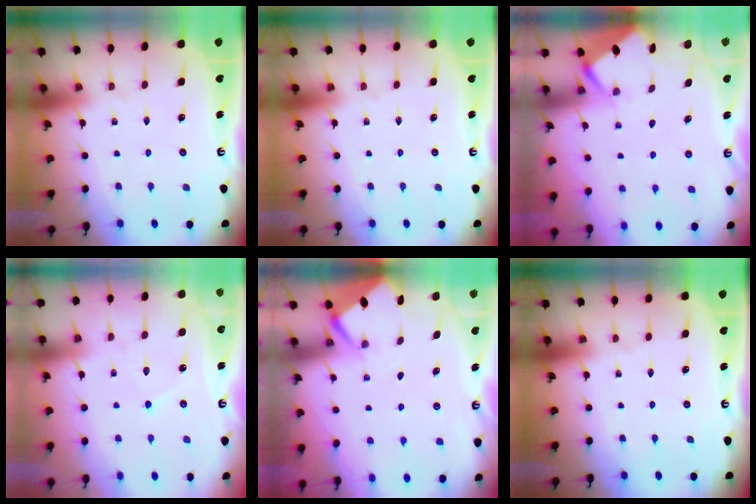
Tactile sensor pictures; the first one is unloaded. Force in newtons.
{"total": 0.0}
{"total": 2.6, "press": 2.6, "slide": 0.3}
{"total": 4.0, "press": 4.0, "slide": 0.1}
{"total": 2.6, "press": 2.6, "slide": 0.0}
{"total": 0.0}